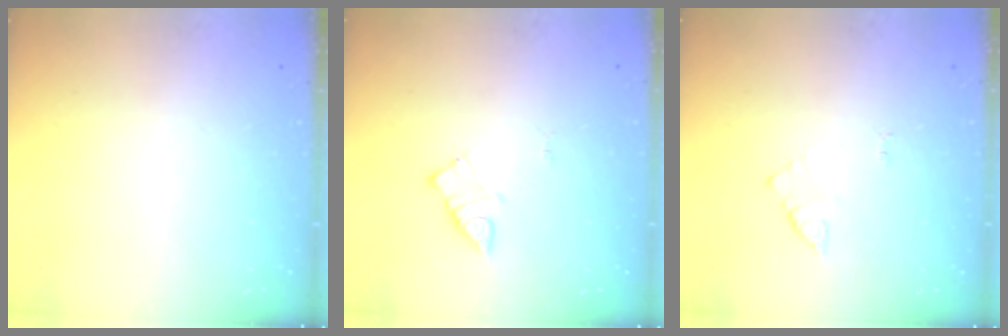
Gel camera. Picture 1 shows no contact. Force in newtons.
{"total": 3.7, "press": 3.7, "slide": 0.5}
{"total": 3.6, "press": 3.6, "slide": 0.5}